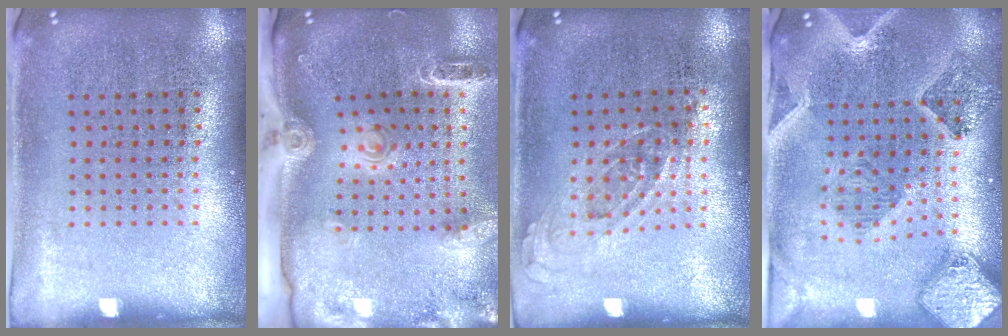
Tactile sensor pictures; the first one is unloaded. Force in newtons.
{"total": 2.5, "press": 2.0, "slide": 1.5}
{"total": 0.7, "press": 0.6, "slide": 0.3}
{"total": 1.8, "press": 1.7, "slide": 0.5}